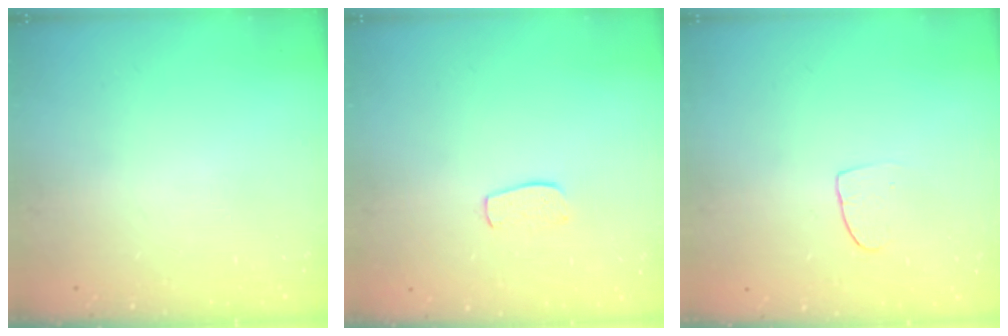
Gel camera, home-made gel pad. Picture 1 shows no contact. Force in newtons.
{"total": 6.9, "press": 6.8, "slide": 0.4}
{"total": 6.3, "press": 6.2, "slide": 0.6}